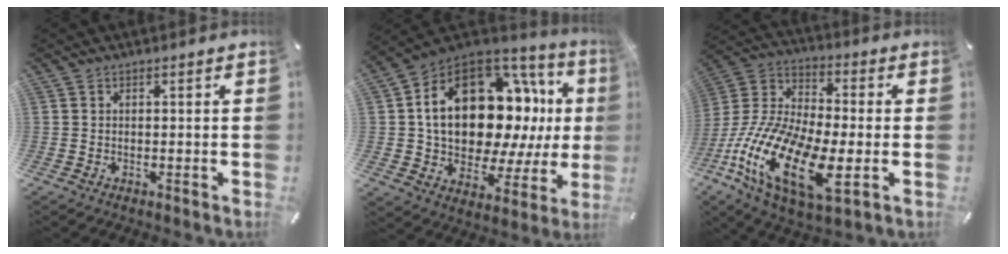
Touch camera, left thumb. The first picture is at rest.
{"total": 23.4, "force": [5.9, 14.1, 17.7], "torque": [-0.300, -0.051, 0.108]}
{"total": 21.2, "force": [-7.2, 9.7, 17.4], "torque": [-0.384, 0.010, -0.125]}